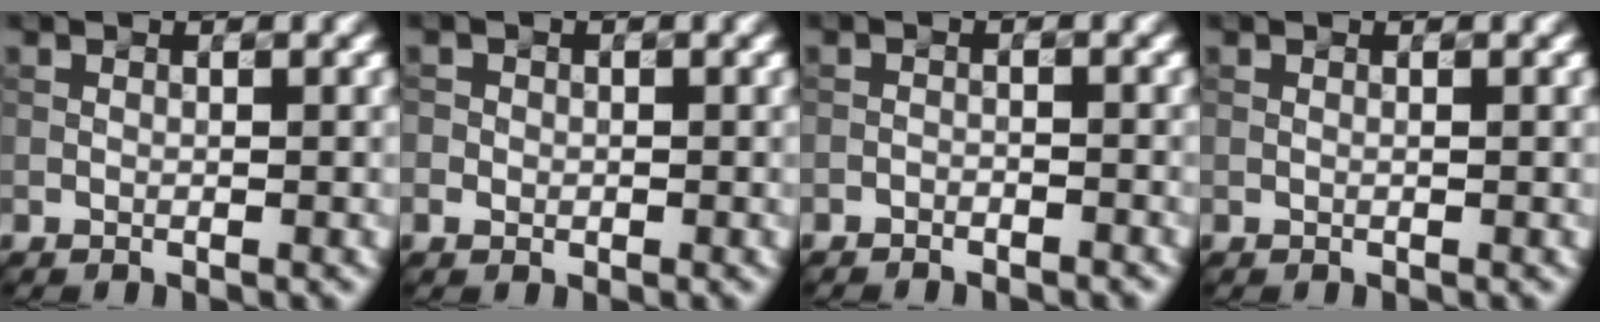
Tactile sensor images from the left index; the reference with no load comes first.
{"total": 1.3, "force": [-0.3, 1.2, 0.3], "torque": [0.000, -0.003, -0.007]}
{"total": 1.2, "force": [-1.2, 0.4, 0.2], "torque": [0.001, 0.000, -0.023]}
{"total": 0.0}